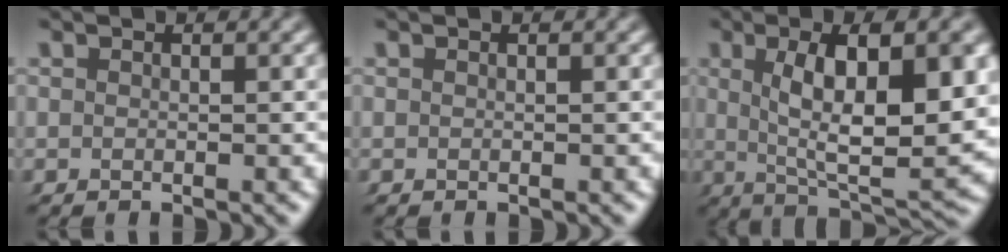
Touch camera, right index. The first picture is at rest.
{"total": 0.0}
{"total": 9.6, "force": [1.8, 3.2, 8.9], "torque": [-0.141, -0.009, 0.037]}